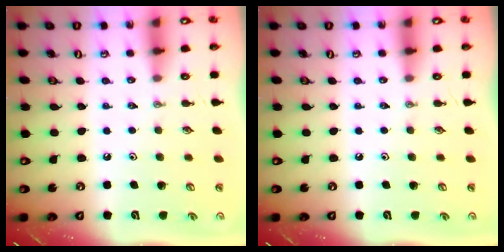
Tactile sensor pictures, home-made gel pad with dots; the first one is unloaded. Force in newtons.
{"total": 0.0}